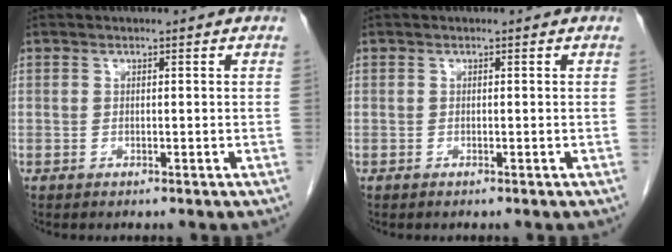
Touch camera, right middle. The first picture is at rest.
{"total": 0.0}